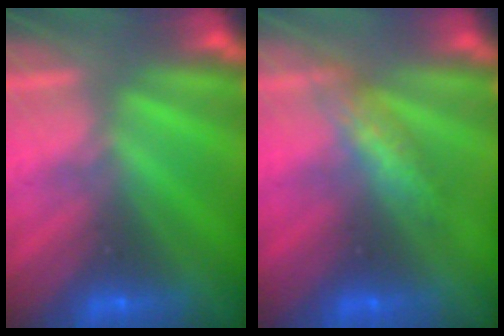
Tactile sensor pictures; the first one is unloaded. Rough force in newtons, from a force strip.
{"total": 2.5}